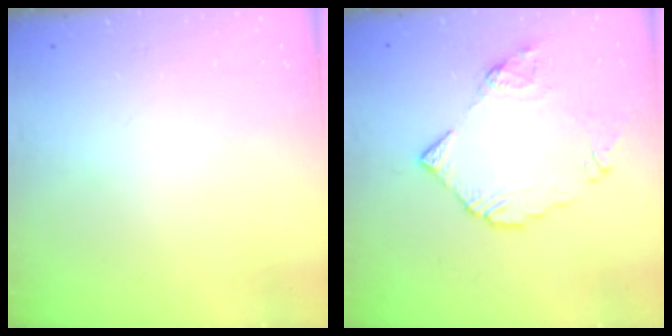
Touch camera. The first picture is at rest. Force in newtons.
{"total": 11.2, "press": 11.2, "slide": 1.3}